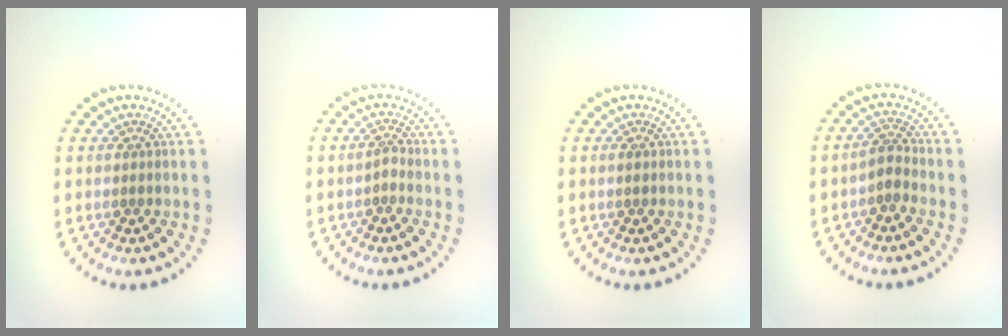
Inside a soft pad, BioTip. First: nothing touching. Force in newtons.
{"total": 0.9, "press": 0.6, "slide": 0.8}
{"total": 0.6, "press": 0.6, "slide": 0.1}
{"total": 1.7, "press": 1.3, "slide": 1.1}